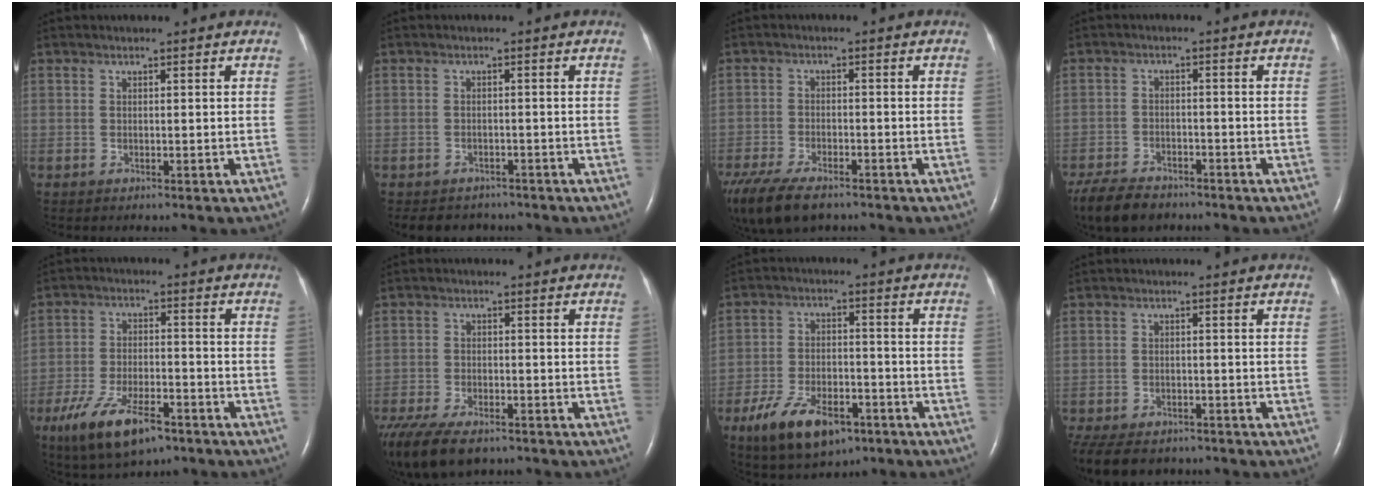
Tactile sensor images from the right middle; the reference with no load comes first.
{"total": 5.7, "force": [-5.0, 2.7, 0.8], "torque": [-0.010, -0.001, -0.062]}
{"total": 13.4, "force": [-9.7, 5.2, 7.6], "torque": [-0.173, -0.024, -0.159]}
{"total": 8.3, "force": [-6.7, 3.3, 3.4], "torque": [-0.063, -0.013, -0.114]}
{"total": 11.3, "force": [-6.9, 4.0, 8.0], "torque": [-0.155, -0.011, -0.116]}
{"total": 14.1, "force": [-10.2, 5.8, 7.8], "torque": [-0.185, -0.025, -0.162]}
{"total": 11.4, "force": [-6.7, 5.4, 7.5], "torque": [-0.140, -0.005, -0.110]}
{"total": 13.9, "force": [-10.5, 7.1, 5.7], "torque": [-0.155, -0.022, -0.140]}